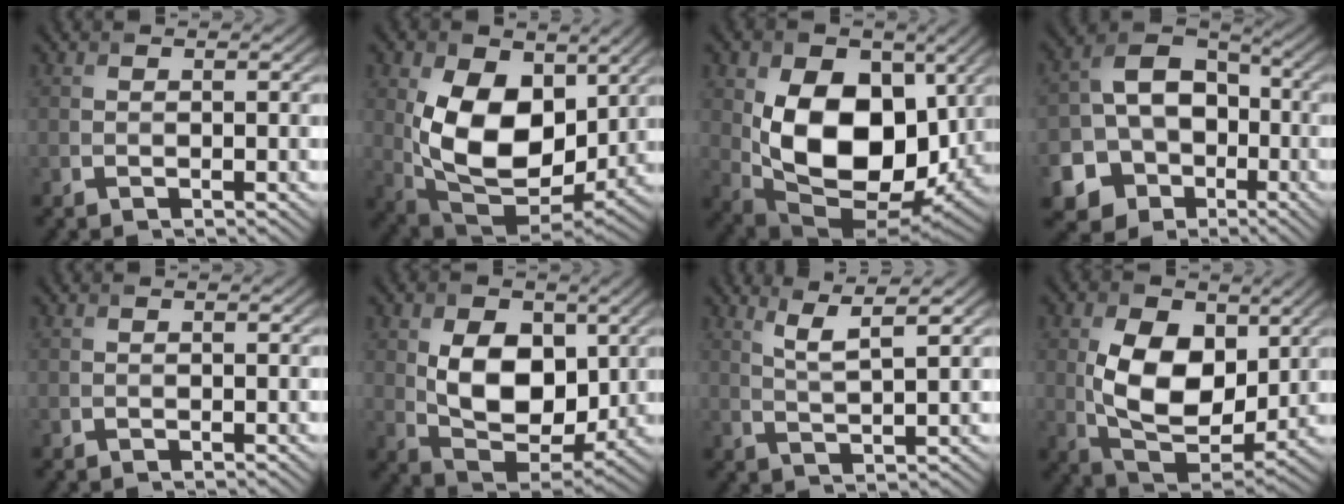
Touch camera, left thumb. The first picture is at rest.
{"total": 13.7, "force": [2.3, 8.8, 10.2], "torque": [-0.205, -0.013, 0.048]}
{"total": 15.9, "force": [1.2, 10.2, 12.0], "torque": [-0.211, -0.021, 0.032]}
{"total": 14.3, "force": [-4.5, 11.5, 7.2], "torque": [-0.149, -0.029, -0.098]}
{"total": 0.0}
{"total": 10.6, "force": [1.6, 6.8, 7.9], "torque": [-0.158, -0.007, 0.029]}
{"total": 4.9, "force": [3.0, 0.6, 3.8], "torque": [-0.087, 0.004, 0.065]}
{"total": 12.3, "force": [1.9, 7.8, 9.3], "torque": [-0.183, -0.004, 0.036]}